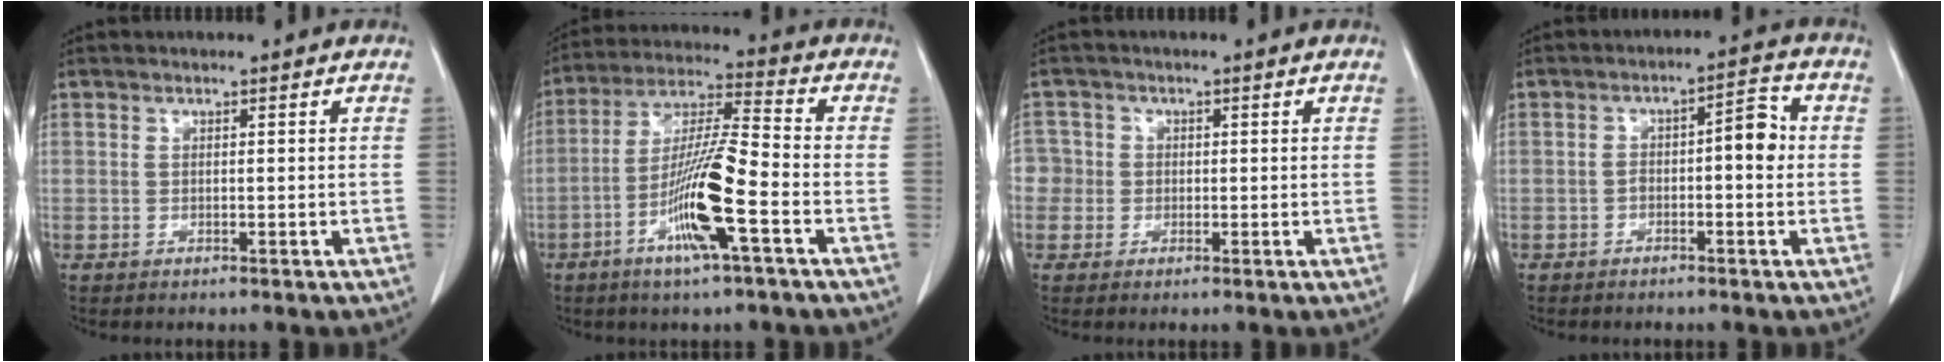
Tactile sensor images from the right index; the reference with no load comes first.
{"total": 12.7, "force": [-4.8, 0.3, 11.7], "torque": [-0.228, -0.005, -0.093]}
{"total": 3.0, "force": [-0.3, 3.0, -0.1], "torque": [0.017, 0.013, -0.011]}
{"total": 5.0, "force": [-0.5, 1.6, 4.7], "torque": [-0.063, 0.028, -0.010]}